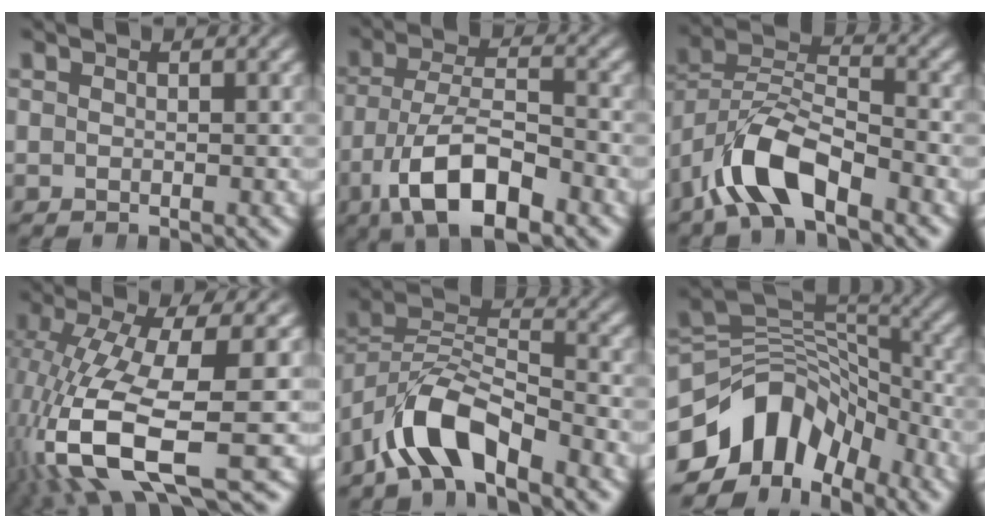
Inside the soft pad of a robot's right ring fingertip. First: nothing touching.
{"total": 8.5, "force": [-3.4, 4.5, 6.4], "torque": [-0.122, -0.038, -0.034]}
{"total": 6.2, "force": [-2.4, 4.0, 4.1], "torque": [-0.094, -0.019, -0.037]}
{"total": 10.3, "force": [-3.5, 4.5, 8.6], "torque": [-0.201, -0.061, -0.020]}
{"total": 6.7, "force": [-2.1, 4.5, 4.5], "torque": [-0.102, -0.020, -0.033]}
{"total": 13.3, "force": [-4.4, 9.9, 7.8], "torque": [-0.138, -0.028, -0.063]}